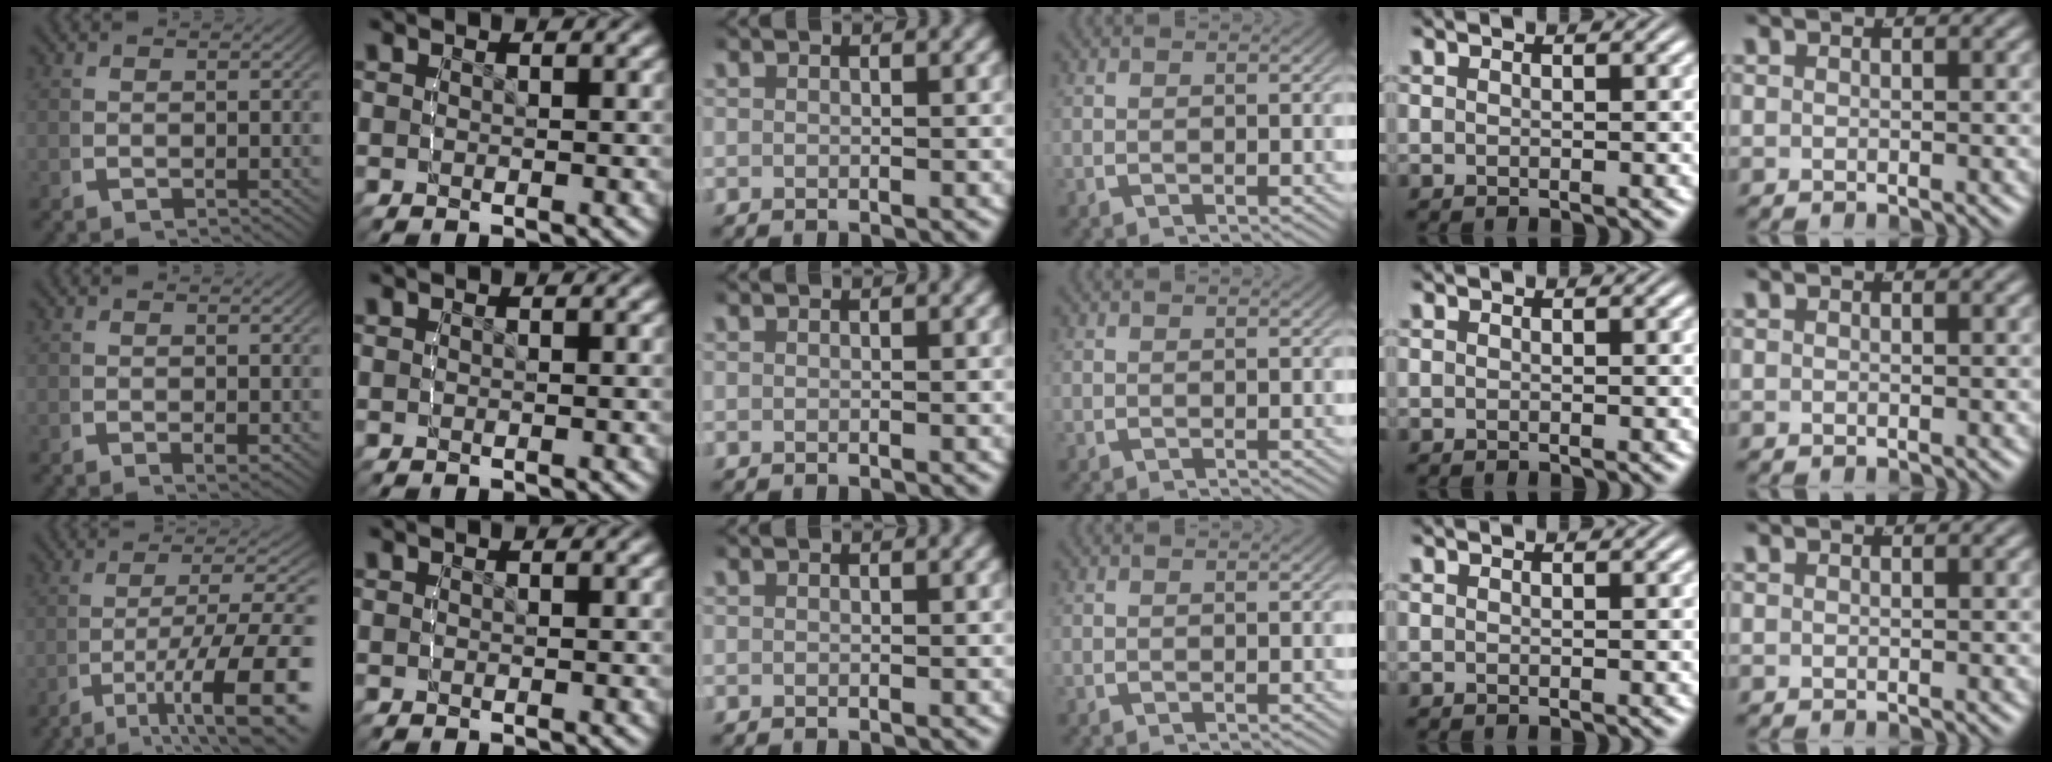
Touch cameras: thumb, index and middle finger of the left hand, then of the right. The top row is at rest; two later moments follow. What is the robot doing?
{"motion": "lift_and_place", "object": "bottle"}